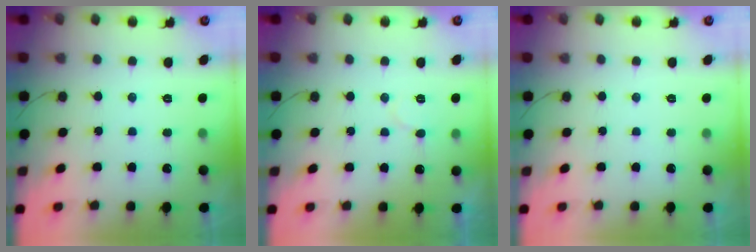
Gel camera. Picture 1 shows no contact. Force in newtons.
{"total": 5.5, "press": 5.5, "slide": 0.4}
{"total": 0.0}